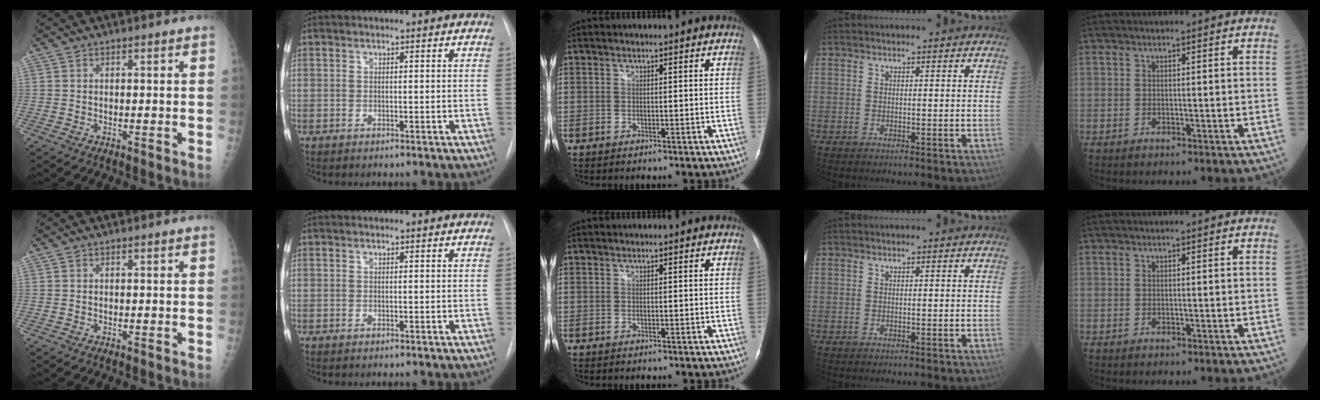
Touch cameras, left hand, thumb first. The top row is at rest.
{}